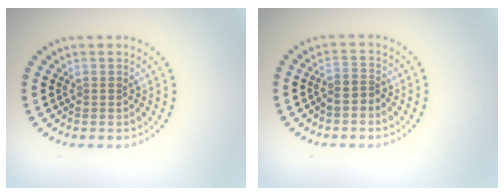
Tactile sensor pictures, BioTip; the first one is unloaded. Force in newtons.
{"total": 1.6, "press": 1.5, "slide": 0.7}